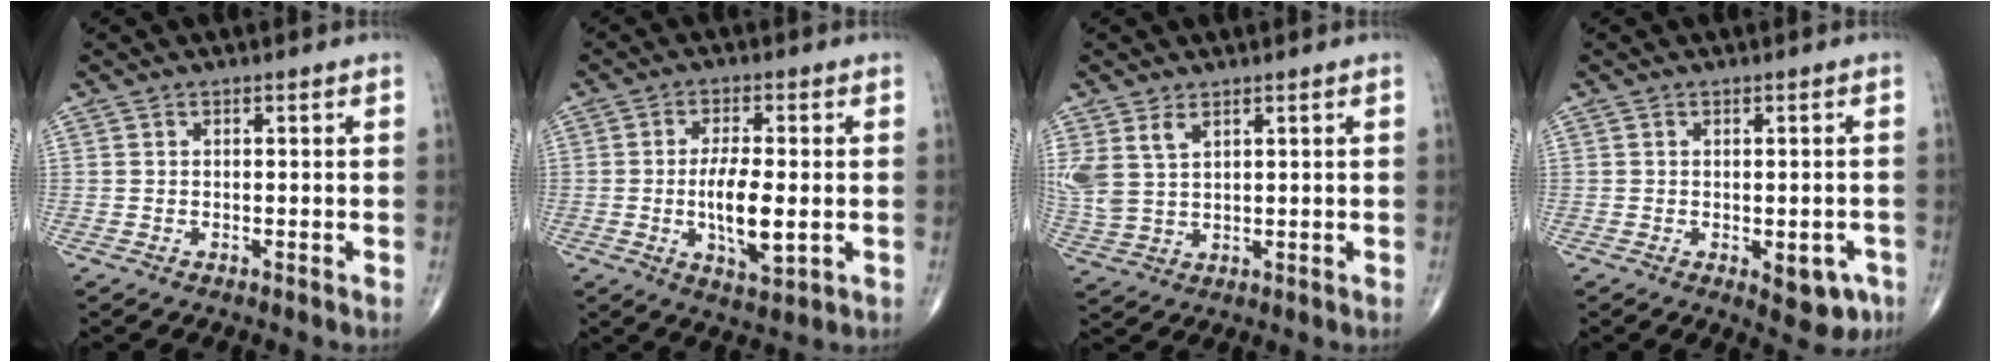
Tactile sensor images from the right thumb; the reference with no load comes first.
{"total": 9.0, "force": [-1.1, 3.2, 8.4], "torque": [-0.148, -0.011, -0.015]}
{"total": 6.3, "force": [3.0, 3.6, 4.3], "torque": [-0.099, -0.004, 0.073]}
{"total": 5.9, "force": [-2.2, 3.0, 4.5], "torque": [-0.034, 0.005, -0.019]}